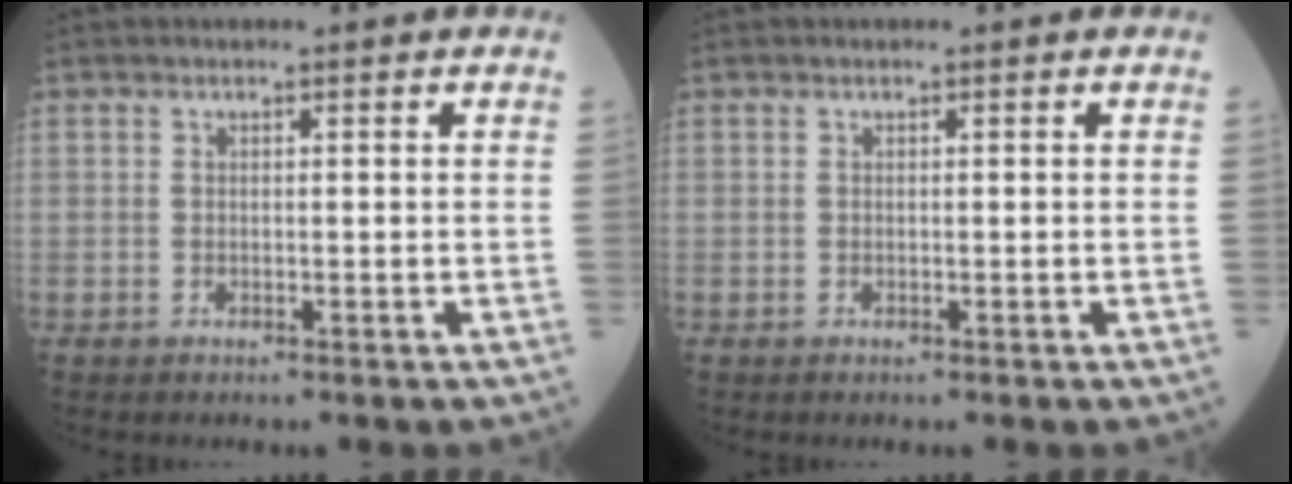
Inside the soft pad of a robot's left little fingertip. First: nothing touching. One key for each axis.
{"total": 0.0}